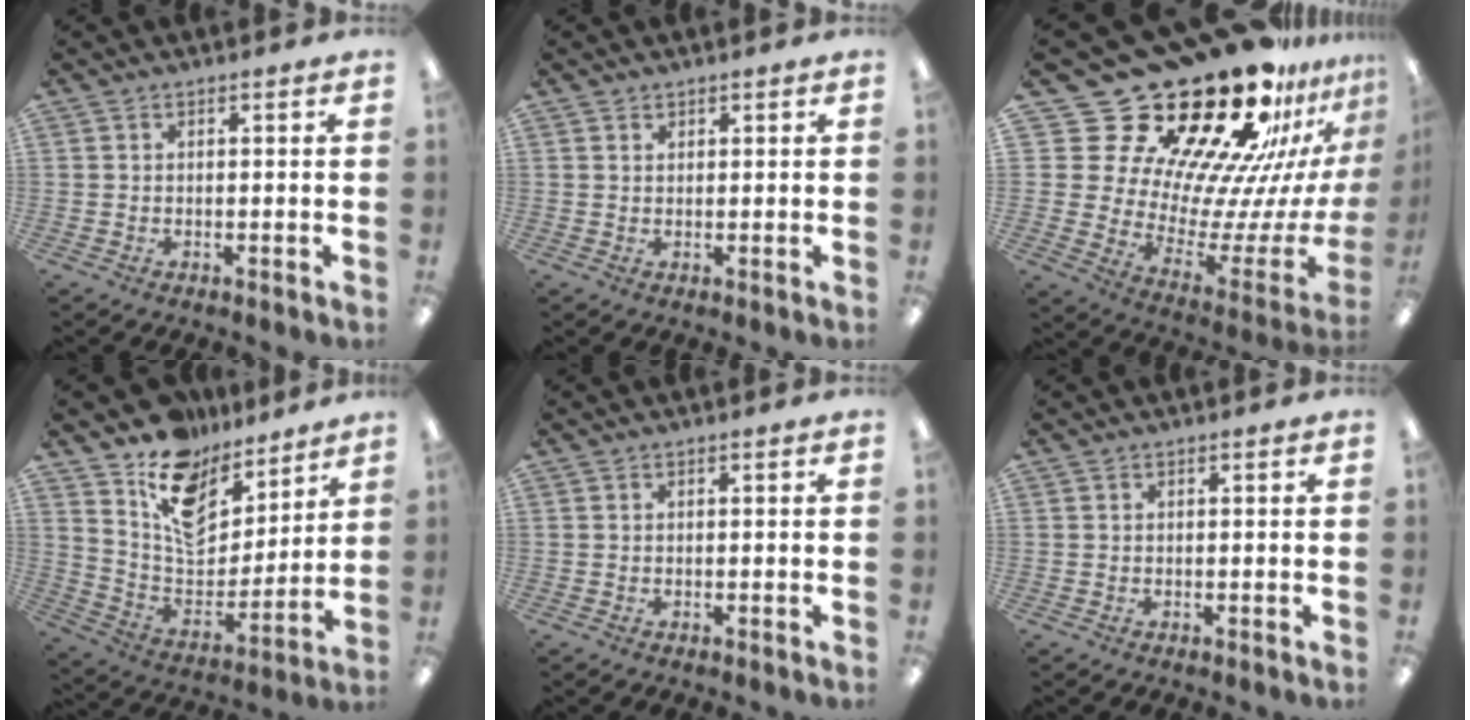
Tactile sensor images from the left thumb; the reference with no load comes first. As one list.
[{"total": 1.2, "force": [0.9, 0.6, 0.3], "torque": [0.001, -0.002, 0.015]}, {"total": 32.7, "force": [23.8, 15.4, 16.3], "torque": [-0.228, -0.232, 0.461]}, {"total": 15.6, "force": [10.8, 9.1, 6.5], "torque": [-0.107, -0.078, 0.198]}, {"total": 0.0}, {"total": 0.0}]